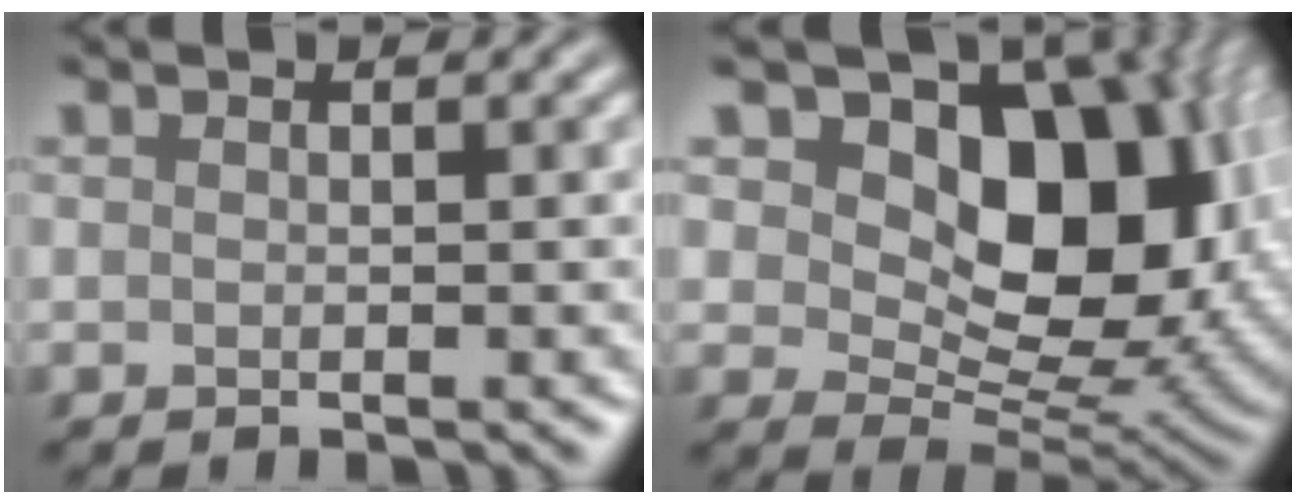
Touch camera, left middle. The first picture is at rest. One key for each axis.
{"total": 15.5, "fx": 5.0, "fy": 10.0, "fz": 10.8, "tx": -0.132, "ty": 0.003, "tz": 0.078}